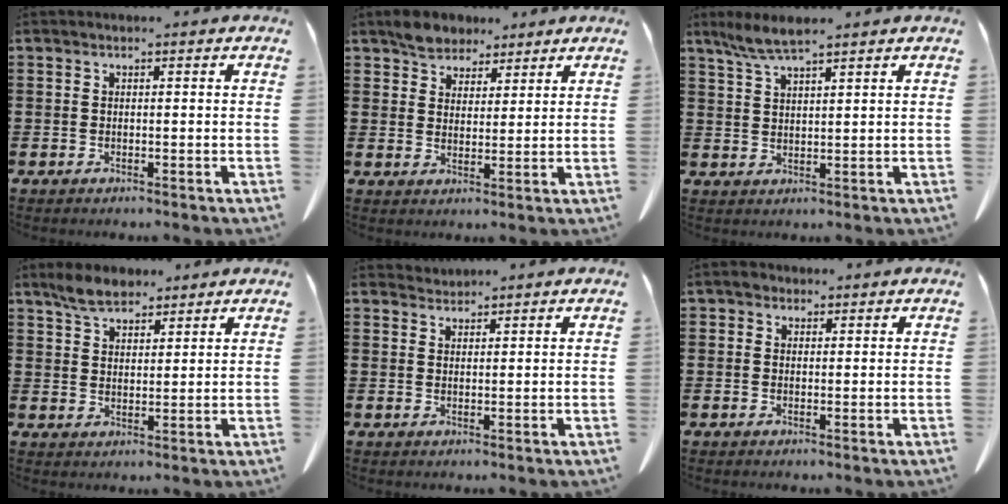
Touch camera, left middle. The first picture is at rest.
{"total": 4.5, "force": [3.7, 2.5, 0.6], "torque": [-0.028, 0.006, 0.072]}
{"total": 4.6, "force": [3.4, 0.5, 3.0], "torque": [-0.067, -0.002, 0.063]}
{"total": 5.0, "force": [4.1, 2.2, 2.0], "torque": [-0.052, 0.001, 0.077]}
{"total": 1.4, "force": [1.4, 0.2, -0.2], "torque": [0.000, 0.001, 0.028]}
{"total": 1.3, "force": [0.9, 1.0, 0.3], "torque": [-0.010, 0.005, 0.017]}